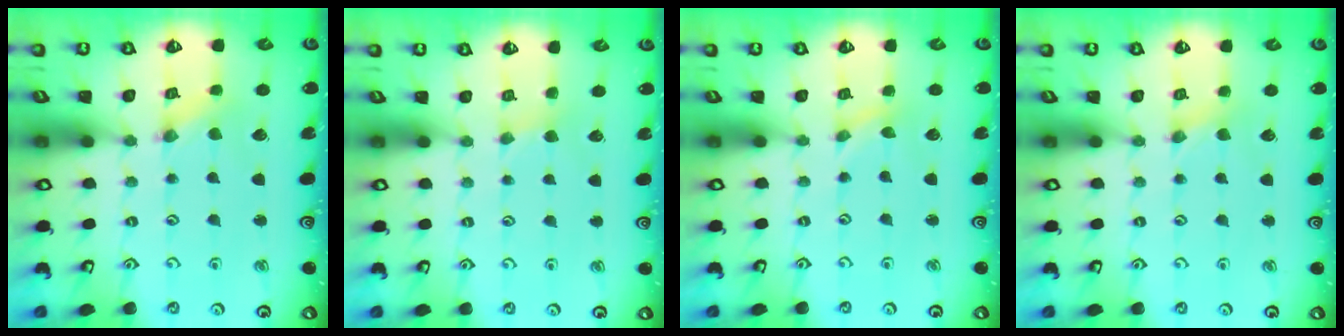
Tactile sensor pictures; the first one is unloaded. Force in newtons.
{"total": 2.0, "press": 2.0, "slide": 0.3}
{"total": 0.0}
{"total": 1.7, "press": 1.7, "slide": 0.3}